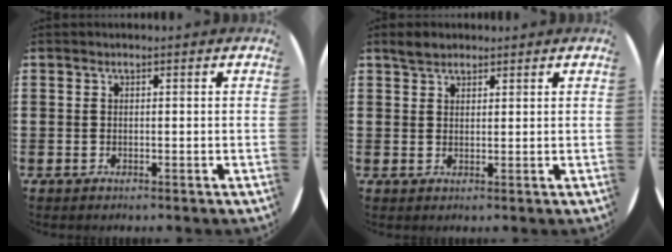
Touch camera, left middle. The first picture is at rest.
{"total": 2.4, "force": [2.1, 0.9, 0.4], "torque": [-0.003, 0.003, 0.040]}